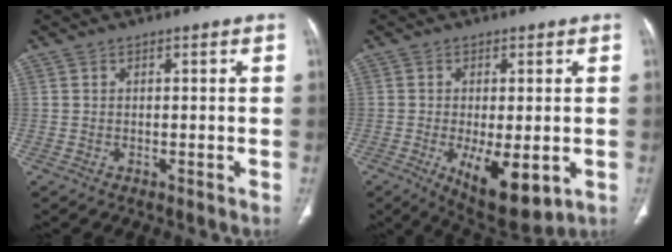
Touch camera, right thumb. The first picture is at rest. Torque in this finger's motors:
{"motor_torque": [0.25, 0.38, -0.15, 0.12, 0.02]}